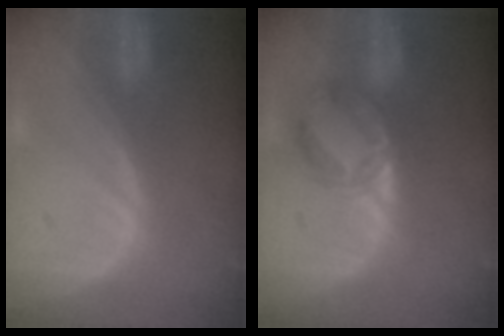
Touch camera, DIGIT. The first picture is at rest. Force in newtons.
{"total": 5.5, "press": 5.4, "slide": 1.1}